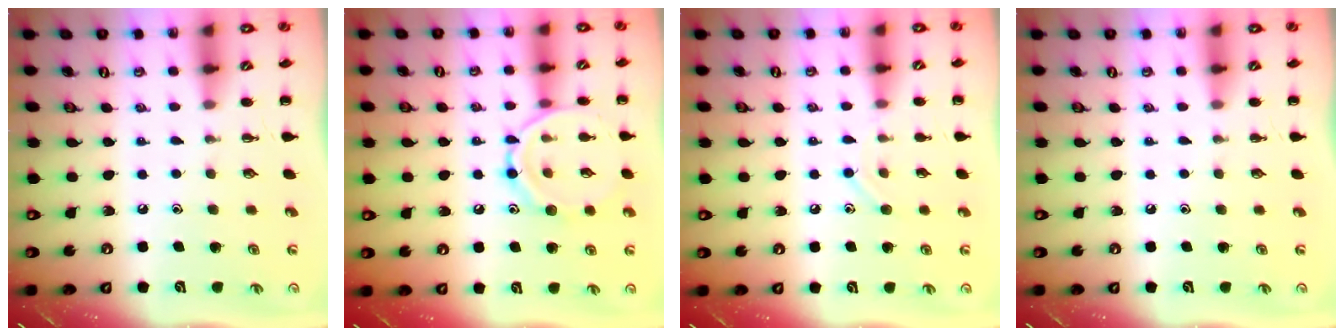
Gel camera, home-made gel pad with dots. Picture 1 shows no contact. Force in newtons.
{"total": 12.2, "press": 12.2, "slide": 0.5}
{"total": 7.8, "press": 7.4, "slide": 2.4}
{"total": 0.0}